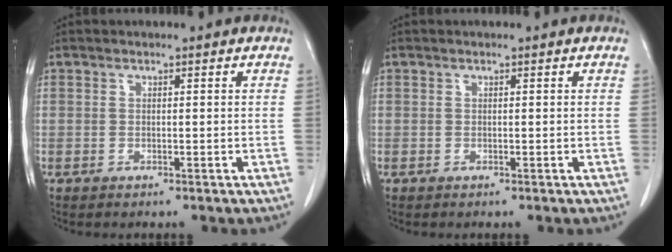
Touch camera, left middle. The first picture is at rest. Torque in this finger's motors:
{"motor_torque": [0.60, -0.46, -0.04, 0.01]}